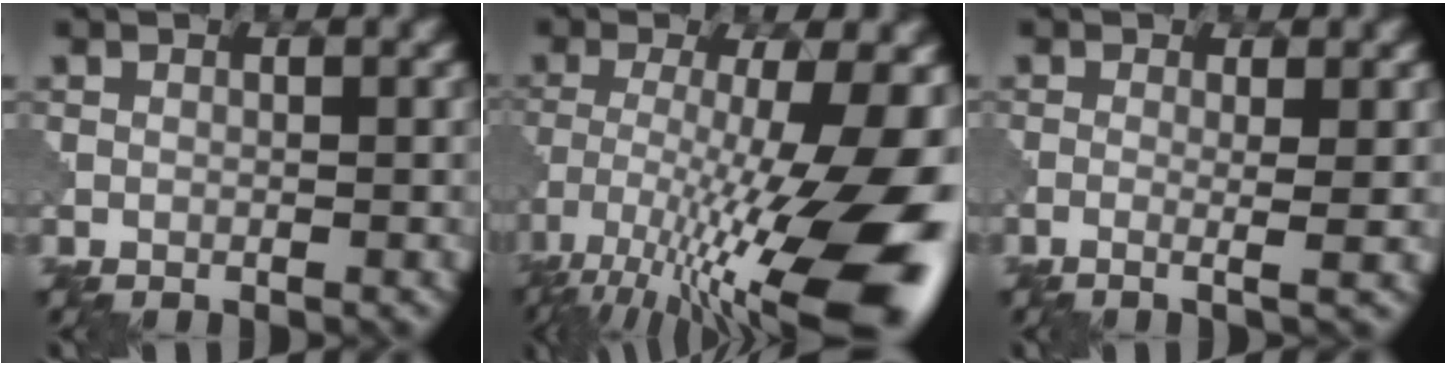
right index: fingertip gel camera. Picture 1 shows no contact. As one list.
[{"total": 18.0, "force": [-7.7, 4.7, 15.5], "torque": [-0.243, -0.007, -0.122]}, {"total": 3.0, "force": [-0.1, 0.9, 2.8], "torque": [-0.032, 0.002, -0.012]}]